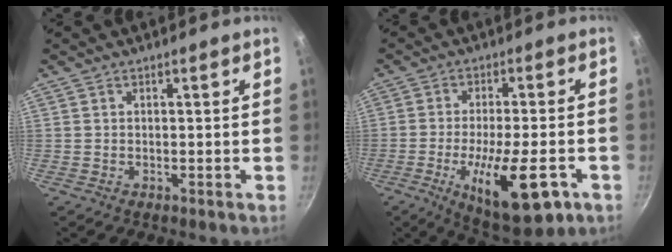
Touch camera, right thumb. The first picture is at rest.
{"total": 16.4, "force": [-6.2, 5.2, 14.2], "torque": [-0.210, 0.006, -0.091]}